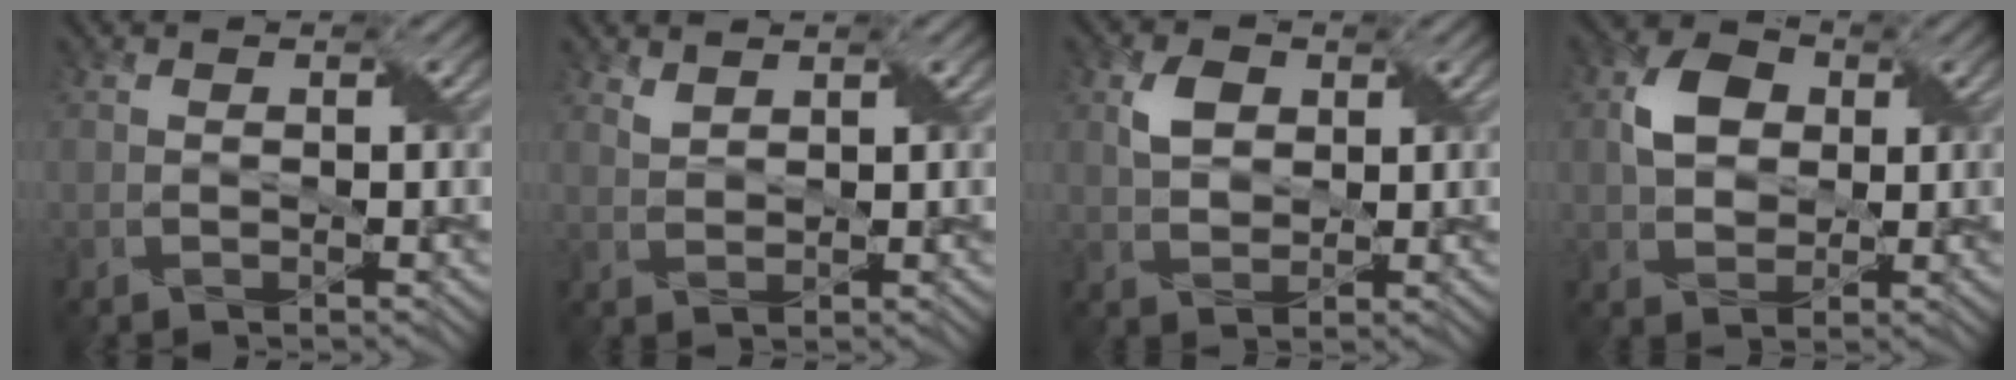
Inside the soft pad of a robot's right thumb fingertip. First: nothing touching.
{"total": 1.4, "force": [1.3, 0.4, 0.5], "torque": [-0.020, 0.002, 0.030]}
{"total": 3.7, "force": [1.3, 2.7, 2.3], "torque": [-0.054, 0.005, 0.022]}
{"total": 5.5, "force": [1.1, 4.2, 3.3], "torque": [-0.073, 0.009, 0.018]}